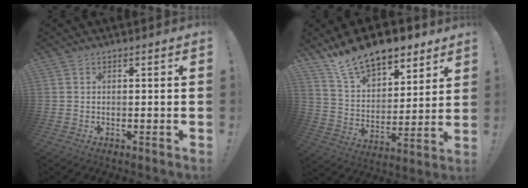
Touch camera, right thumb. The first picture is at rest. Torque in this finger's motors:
{"motor_torque": [1.19, 2.74, 0.30, 0.25, 0.28]}